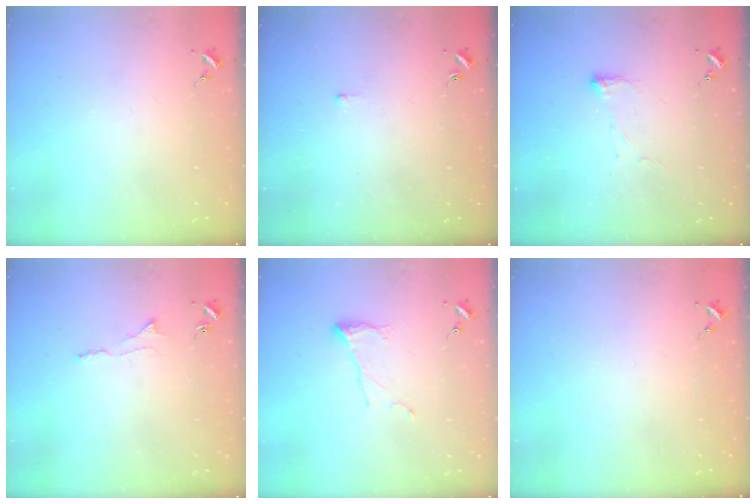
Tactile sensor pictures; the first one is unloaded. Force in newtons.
{"total": 1.8, "press": 1.8, "slide": 0.3}
{"total": 4.0, "press": 3.8, "slide": 0.9}
{"total": 3.6, "press": 3.6, "slide": 0.6}
{"total": 6.8, "press": 6.8, "slide": 0.1}
{"total": 0.0}